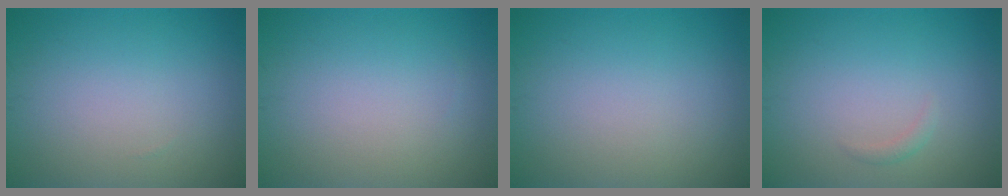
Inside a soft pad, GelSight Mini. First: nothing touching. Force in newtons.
{"total": 0.0}
{"total": 0.0}
{"total": 0.7, "press": 0.7, "slide": 0.1}